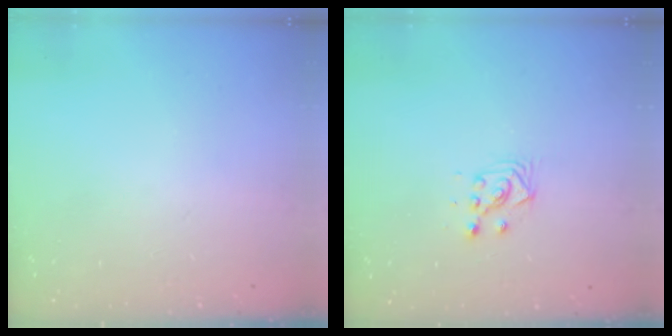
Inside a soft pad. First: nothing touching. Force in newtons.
{"total": 3.5, "press": 3.4, "slide": 1.1}